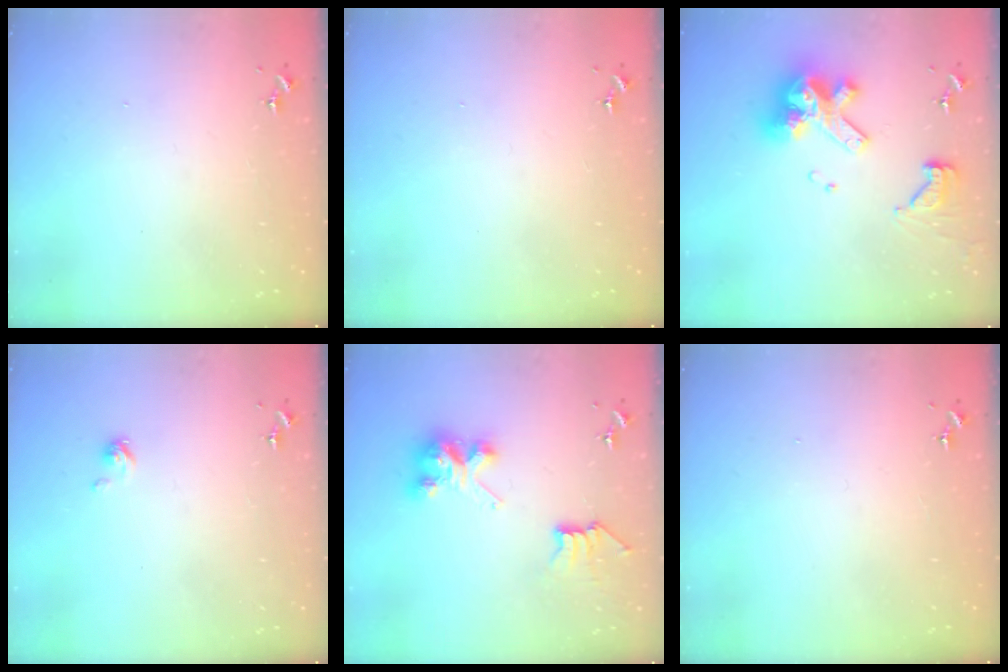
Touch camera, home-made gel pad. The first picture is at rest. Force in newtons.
{"total": 0.0}
{"total": 20.0, "press": 19.8, "slide": 2.3}
{"total": 2.4, "press": 2.4, "slide": 0.3}
{"total": 8.2, "press": 8.2, "slide": 0.1}
{"total": 0.0}